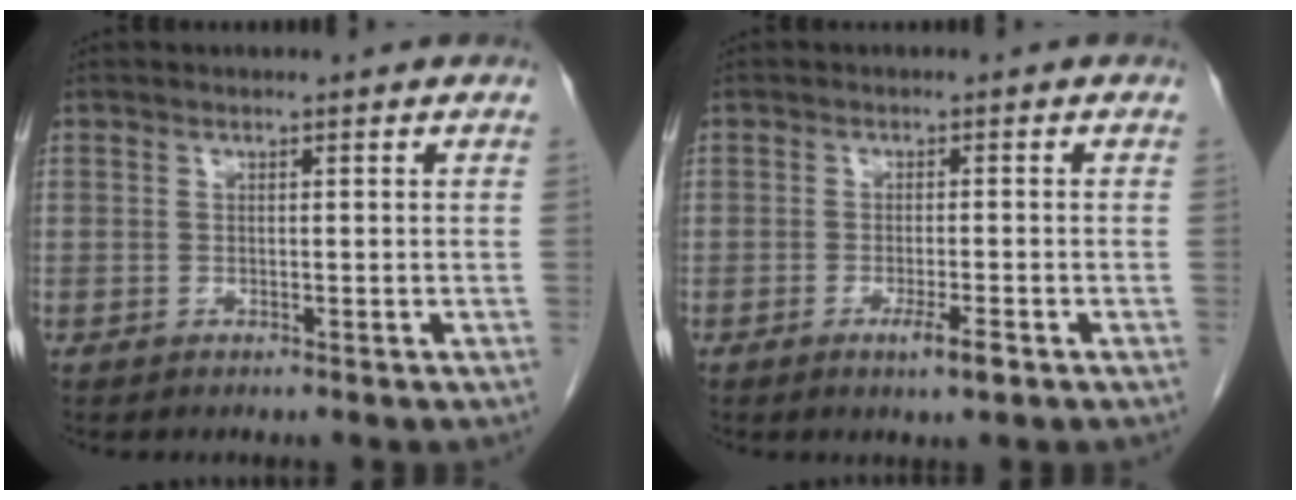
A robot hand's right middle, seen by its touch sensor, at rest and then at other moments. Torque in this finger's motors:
{"motor_torque": [0.82, -0.54, 0.45, 0.05]}